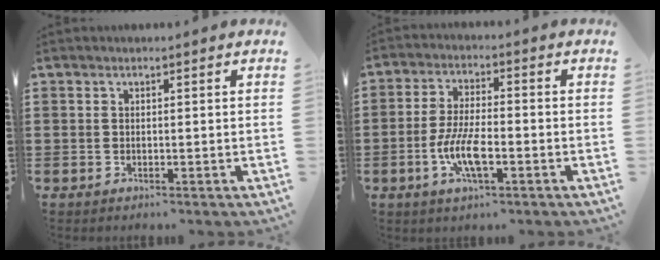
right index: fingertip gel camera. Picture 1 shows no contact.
{"total": 7.4, "force": [-2.5, 2.2, 6.6], "torque": [-0.148, -0.014, -0.050]}